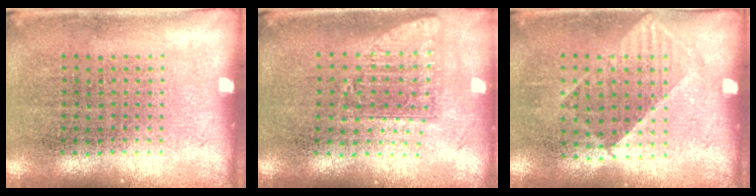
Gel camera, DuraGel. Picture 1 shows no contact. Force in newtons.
{"total": 1.6, "press": 1.1, "slide": 1.0}
{"total": 1.0, "press": 0.9, "slide": 0.6}